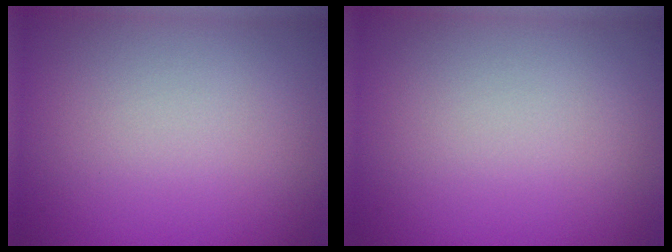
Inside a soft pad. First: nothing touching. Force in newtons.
{"total": 0.0}